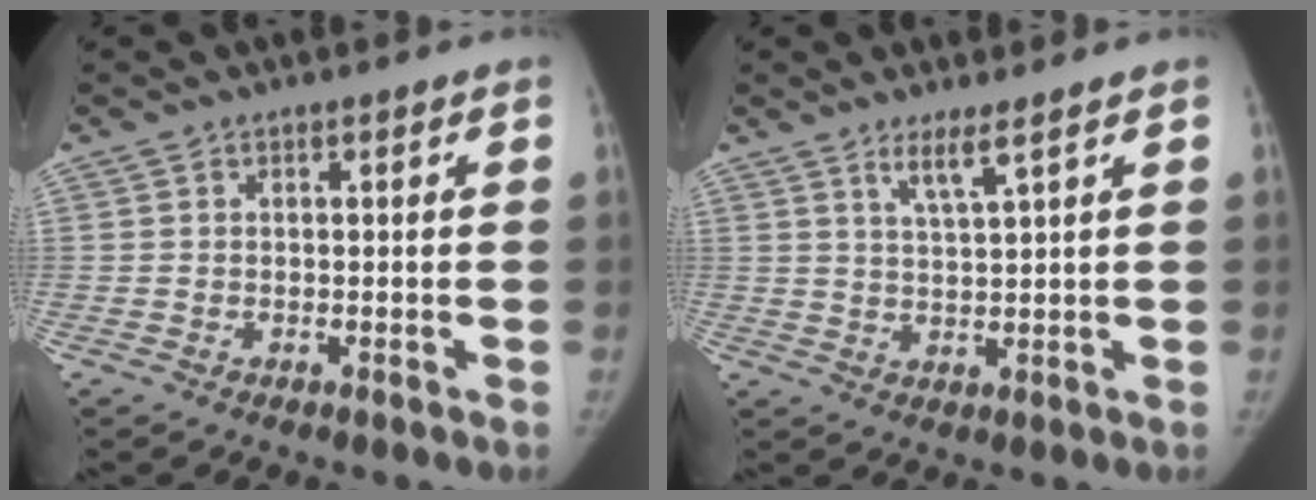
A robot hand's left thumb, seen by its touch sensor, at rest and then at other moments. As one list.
[{"total": 3.9, "force": [2.6, 0.0, 2.8], "torque": [-0.058, -0.024, 0.054]}]